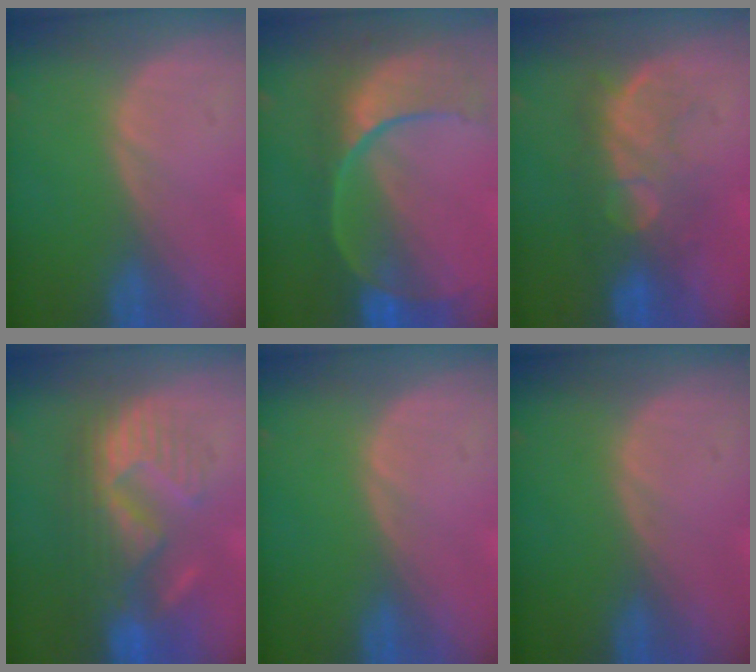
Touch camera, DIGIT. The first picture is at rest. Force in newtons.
{"total": 11.2, "press": 9.4, "slide": 6.1}
{"total": 7.9, "press": 7.8, "slide": 1.4}
{"total": 10.6, "press": 10.0, "slide": 3.7}
{"total": 0.0}
{"total": 0.0}